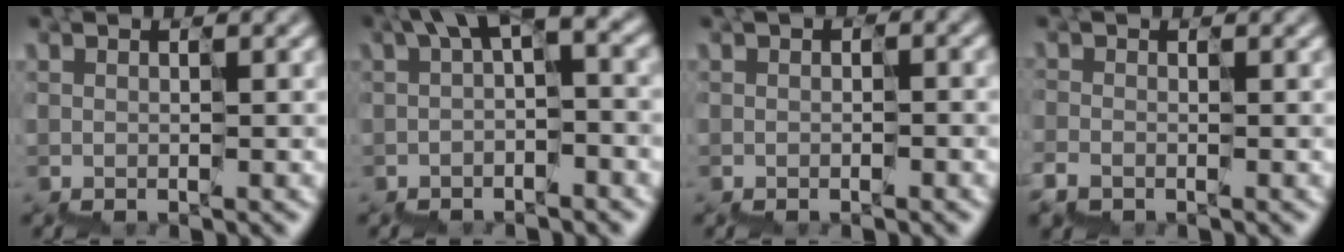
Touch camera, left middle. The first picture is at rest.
{"total": 3.6, "force": [0.6, 1.4, 3.3], "torque": [-0.059, 0.010, 0.002]}
{"total": 0.6, "force": [-0.5, 0.3, 0.3], "torque": [-0.003, 0.004, -0.010]}
{"total": 0.8, "force": [-0.6, 0.6, 0.1], "torque": [0.021, 0.010, -0.016]}